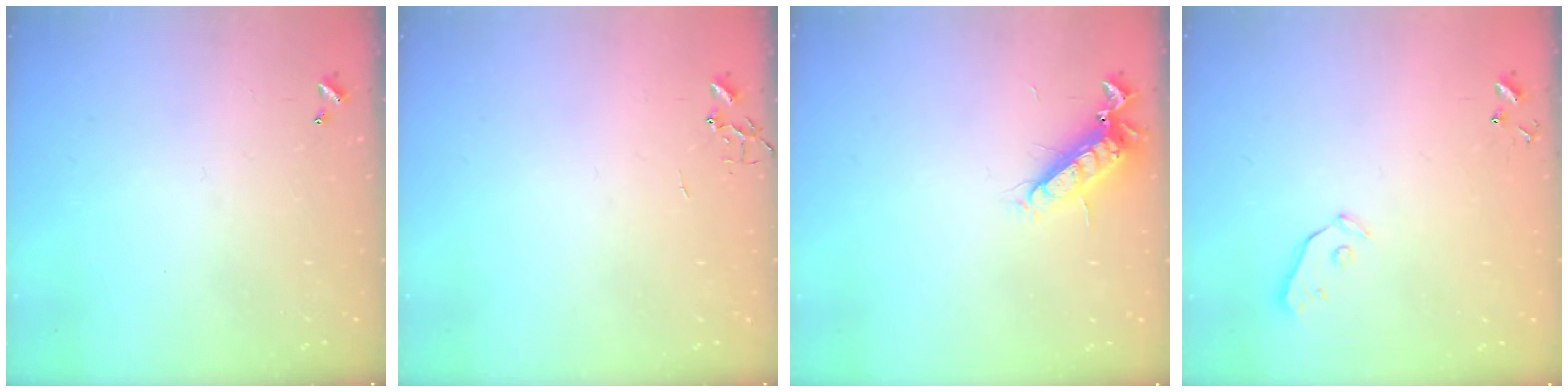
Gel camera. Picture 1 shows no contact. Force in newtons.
{"total": 0.0}
{"total": 12.4, "press": 12.3, "slide": 1.5}
{"total": 3.8, "press": 3.8, "slide": 0.4}